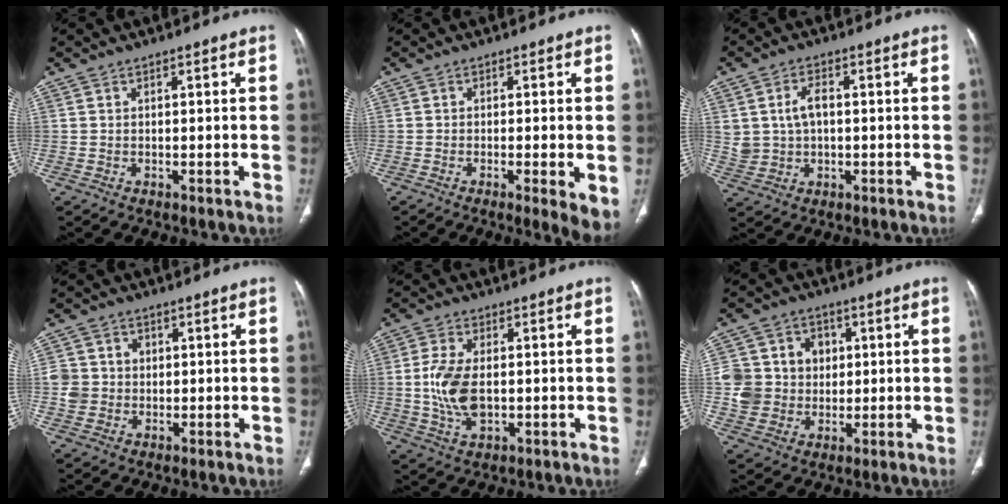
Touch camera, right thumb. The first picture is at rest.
{"total": 5.9, "force": [-1.5, 0.9, 5.7], "torque": [-0.090, -0.016, -0.026]}
{"total": 6.0, "force": [0.7, 4.1, 4.3], "torque": [-0.074, 0.006, 0.019]}
{"total": 5.7, "force": [0.1, 5.4, 1.7], "torque": [-0.011, 0.012, 0.003]}
{"total": 9.2, "force": [-0.3, 5.2, 7.6], "torque": [-0.161, -0.003, -0.002]}
{"total": 11.7, "force": [0.8, 10.8, 4.4], "torque": [-0.050, 0.014, 0.022]}